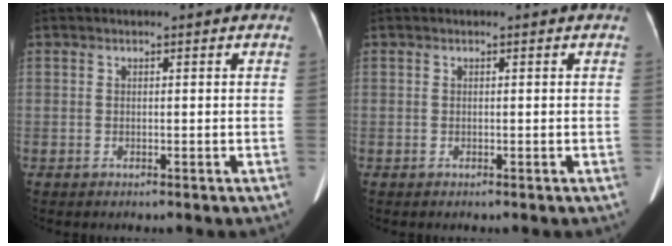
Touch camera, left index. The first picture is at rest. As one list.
[{"total": 0.0}]